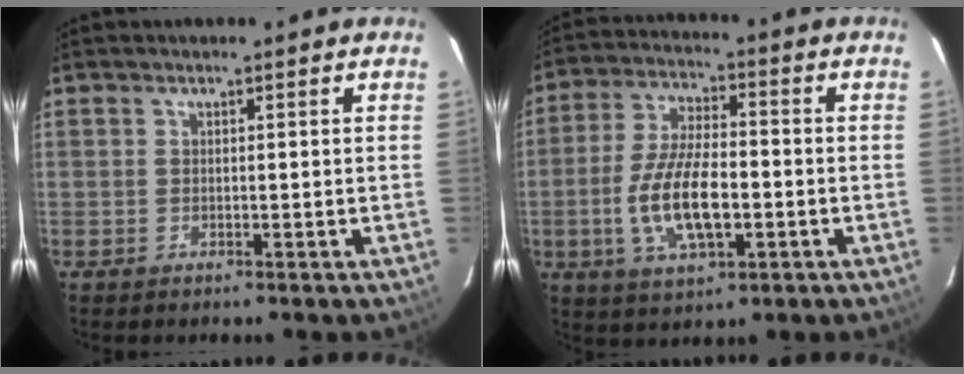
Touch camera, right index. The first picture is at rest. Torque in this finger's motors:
{"motor_torque": [1.13, -0.88, 0.40, 0.16]}